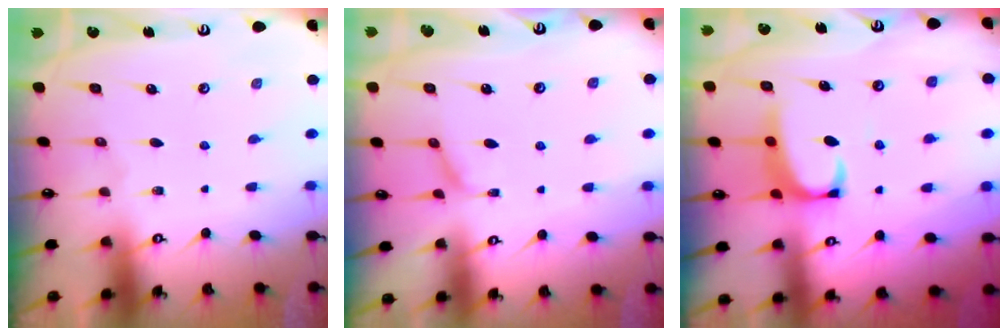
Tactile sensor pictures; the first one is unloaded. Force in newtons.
{"total": 1.2, "press": 0.8, "slide": 0.8}
{"total": 3.1, "press": 3.0, "slide": 0.8}